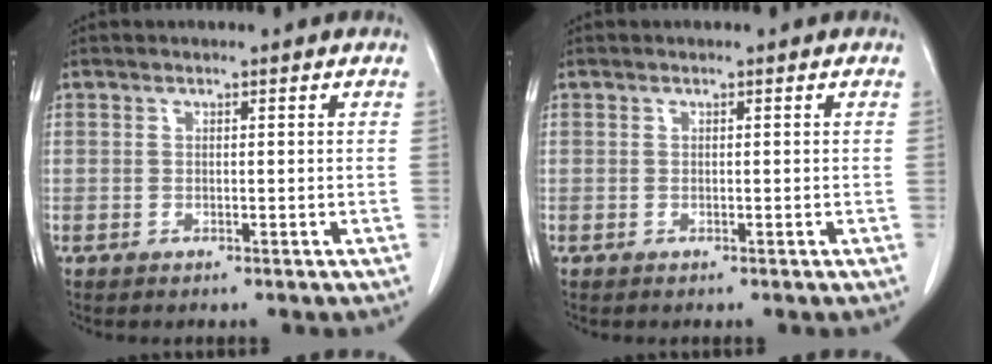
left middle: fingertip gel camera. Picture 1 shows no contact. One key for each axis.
{"total": 0.0}